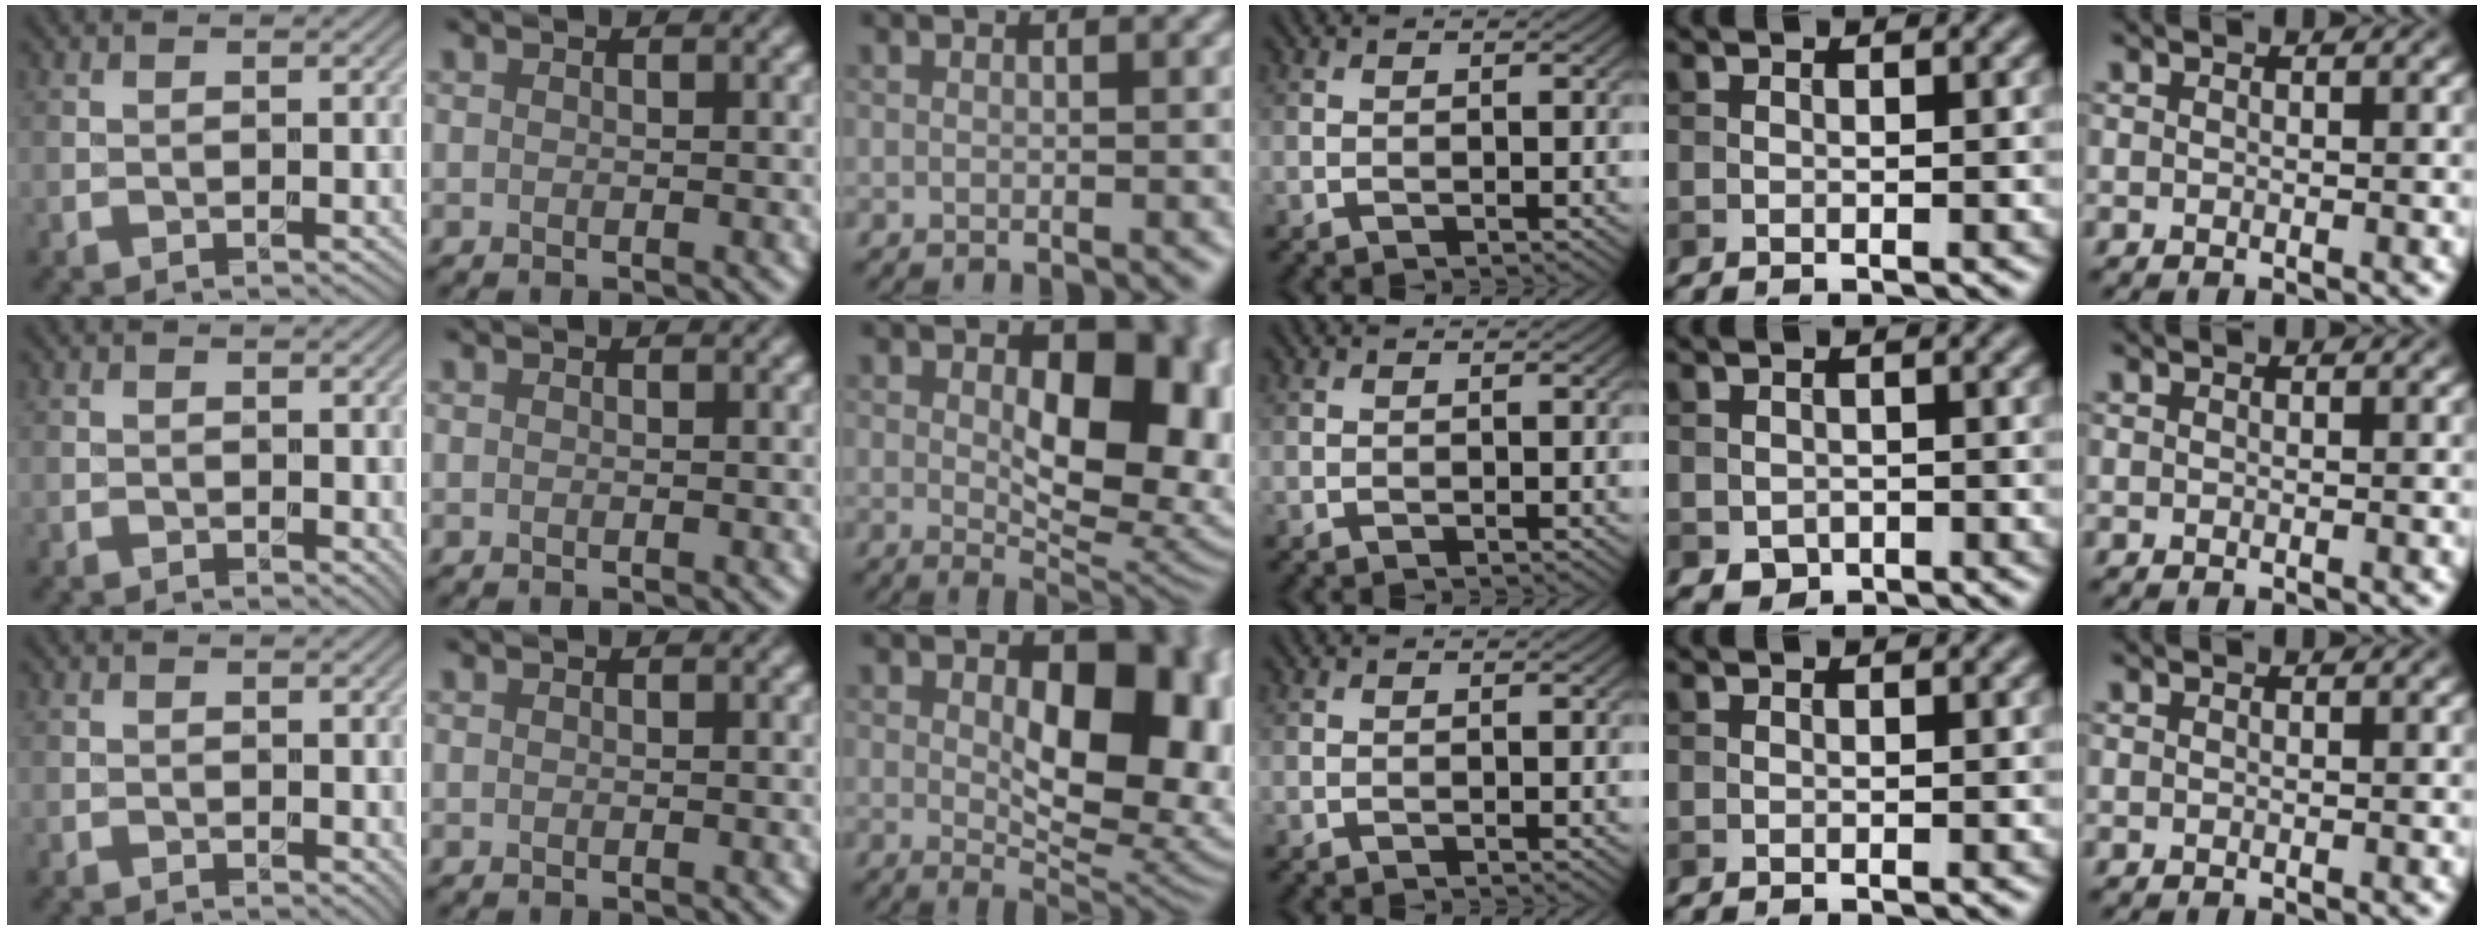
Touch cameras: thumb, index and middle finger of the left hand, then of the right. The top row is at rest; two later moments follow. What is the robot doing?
{"motion": "unscrew", "object": "dispenser bottle"}